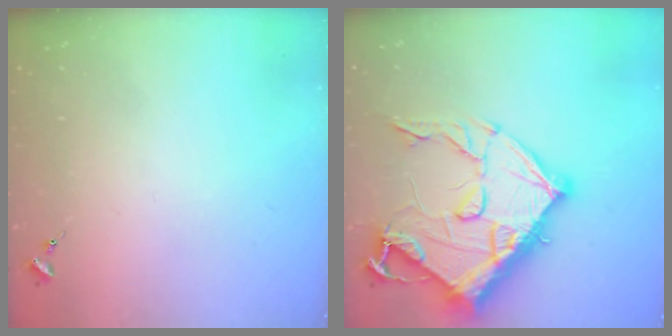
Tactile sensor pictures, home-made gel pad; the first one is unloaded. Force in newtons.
{"total": 22.3, "press": 22.2, "slide": 1.4}